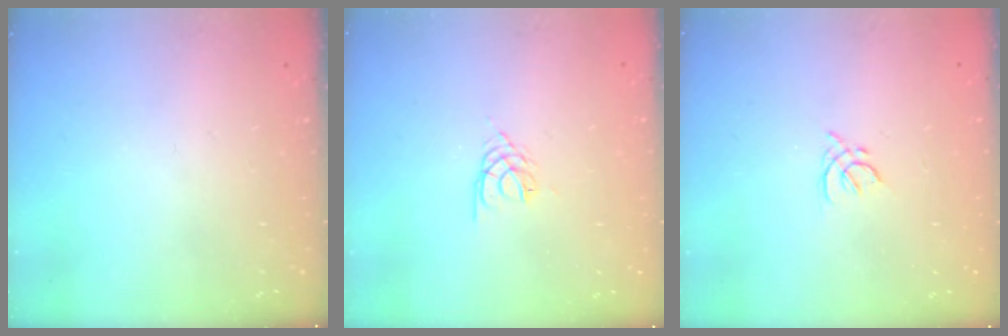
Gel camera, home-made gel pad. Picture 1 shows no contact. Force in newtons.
{"total": 3.3, "press": 3.2, "slide": 0.5}
{"total": 2.0, "press": 2.0, "slide": 0.6}